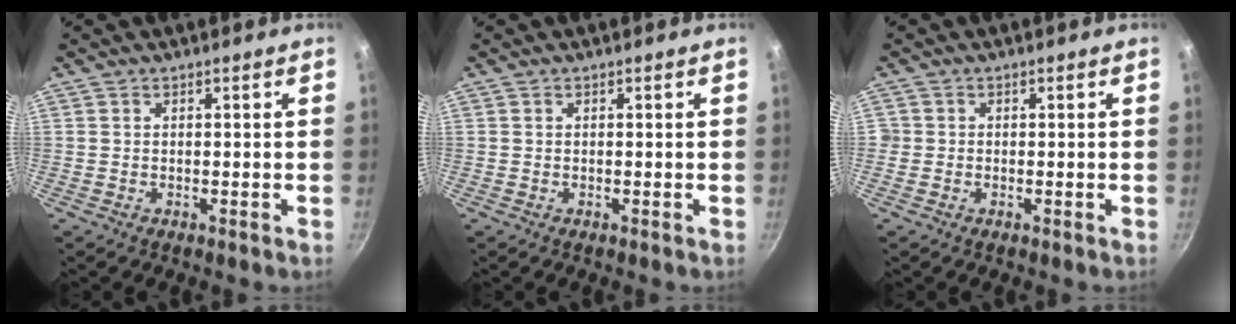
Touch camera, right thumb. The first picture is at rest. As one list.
[{"total": 0.0}, {"total": 1.1, "force": [-0.1, 1.1, 0.2], "torque": [0.002, 0.003, -0.004]}]